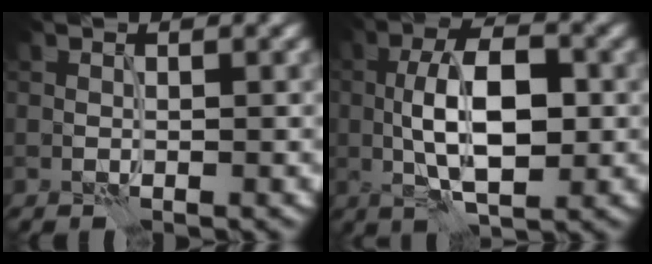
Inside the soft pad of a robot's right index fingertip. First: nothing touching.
{"total": 7.6, "force": [-0.9, 3.1, 6.9], "torque": [-0.119, 0.007, -0.020]}